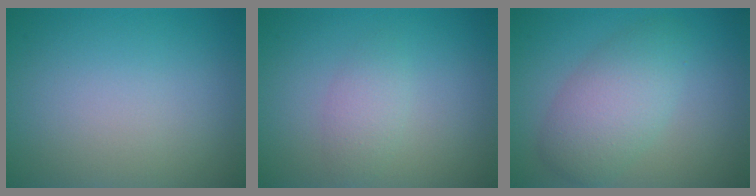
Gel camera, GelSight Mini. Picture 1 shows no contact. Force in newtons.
{"total": 2.3, "press": 2.3, "slide": 0.0}
{"total": 4.5, "press": 4.5, "slide": 0.1}